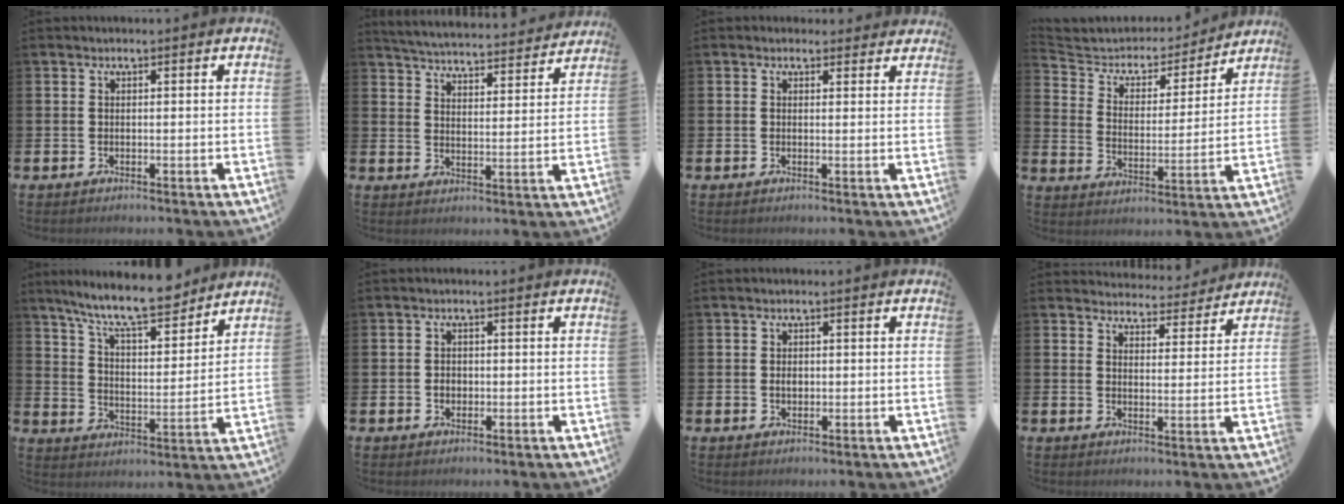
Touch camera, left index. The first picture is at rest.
{"total": 4.9, "force": [4.9, 0.3, 0.4], "torque": [-0.033, -0.042, 0.083]}
{"total": 1.2, "force": [1.0, 0.6, 0.0], "torque": [0.009, 0.000, 0.016]}
{"total": 5.5, "force": [4.8, 2.4, 0.7], "torque": [-0.044, -0.038, 0.077]}
{"total": 10.7, "force": [9.6, 1.7, 4.3], "torque": [-0.099, -0.056, 0.168]}
{"total": 1.4, "force": [-0.2, 1.2, 0.7], "torque": [-0.001, 0.001, -0.008]}
{"total": 1.4, "force": [0.0, 1.0, 1.0], "torque": [-0.008, 0.001, -0.005]}
{"total": 4.2, "force": [4.1, 0.8, -0.2], "torque": [0.006, -0.037, 0.069]}